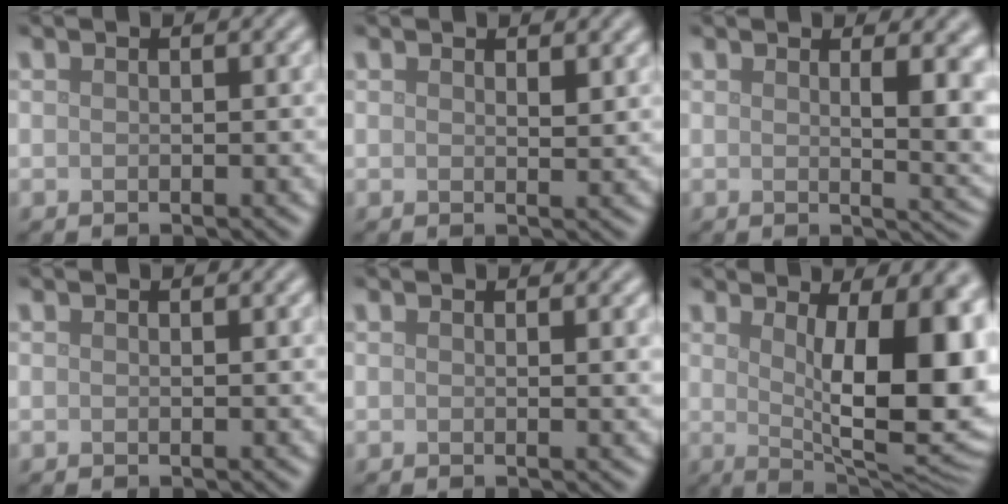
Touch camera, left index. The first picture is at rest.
{"total": 0.9, "force": [0.7, 0.3, 0.5], "torque": [-0.007, -0.003, 0.012]}
{"total": 5.4, "force": [1.3, 2.1, 4.8], "torque": [-0.044, -0.005, 0.024]}
{"total": 0.0}
{"total": 1.1, "force": [0.5, 0.3, 0.9], "torque": [-0.007, 0.002, 0.005]}
{"total": 14.1, "force": [1.3, 5.0, 13.2], "torque": [-0.142, 0.003, 0.020]}